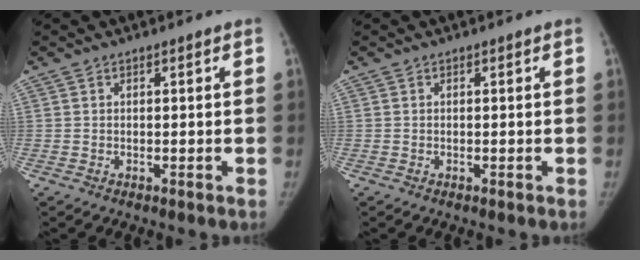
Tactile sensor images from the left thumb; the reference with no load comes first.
{"total": 0.0}